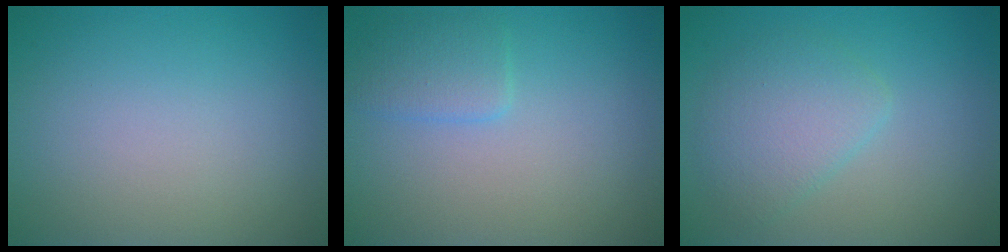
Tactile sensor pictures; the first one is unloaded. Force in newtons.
{"total": 2.0, "press": 2.0, "slide": 0.1}
{"total": 3.3, "press": 3.3, "slide": 0.2}